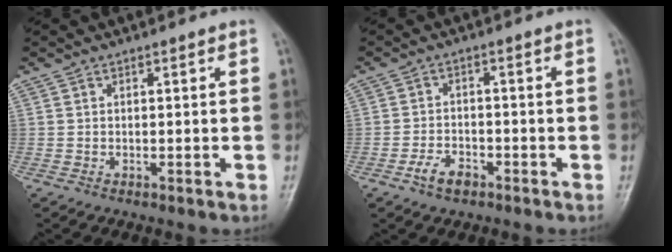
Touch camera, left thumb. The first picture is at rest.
{"total": 4.1, "force": [-2.5, 2.3, 2.3], "torque": [-0.041, 0.017, -0.045]}